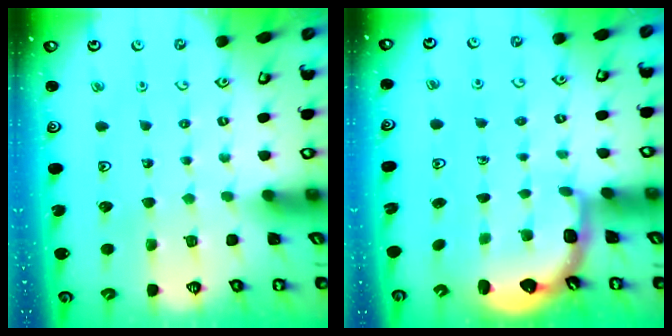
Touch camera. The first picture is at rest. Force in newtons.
{"total": 2.8, "press": 2.2, "slide": 1.8}